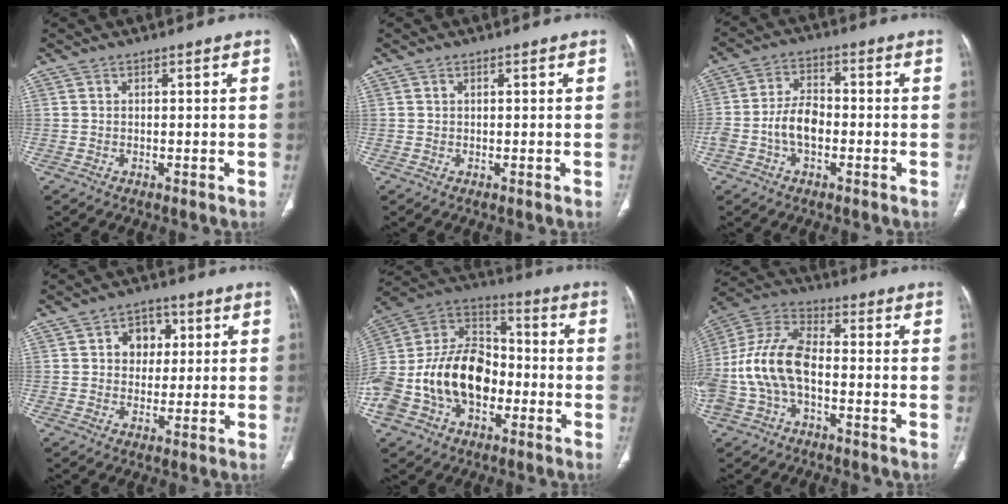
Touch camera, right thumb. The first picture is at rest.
{"total": 0.0}
{"total": 7.1, "force": [-1.9, 4.3, 5.3], "torque": [-0.099, 0.025, -0.041]}
{"total": 6.7, "force": [1.7, 5.3, 3.6], "torque": [-0.016, 0.001, 0.021]}
{"total": 24.5, "force": [-5.4, 17.0, 16.7], "torque": [-0.331, 0.059, -0.091]}
{"total": 15.6, "force": [-2.8, 9.0, 12.5], "torque": [-0.273, 0.039, -0.054]}